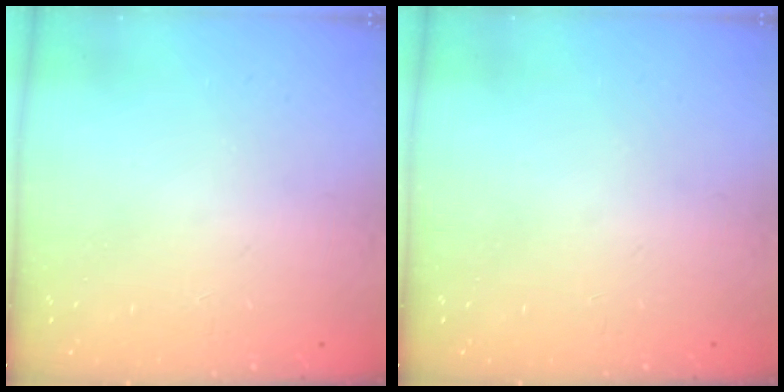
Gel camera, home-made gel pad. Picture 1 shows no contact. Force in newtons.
{"total": 0.0}